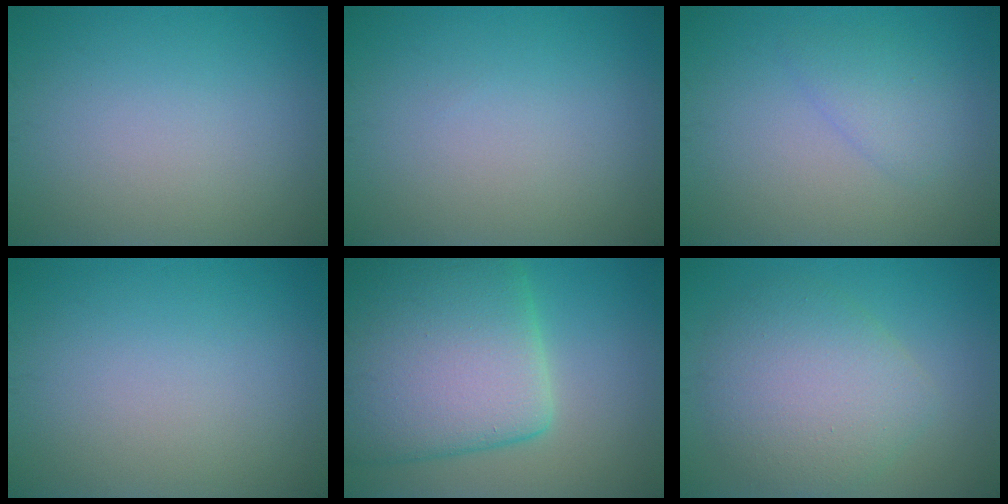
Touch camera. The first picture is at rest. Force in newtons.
{"total": 0.0}
{"total": 1.9, "press": 1.9, "slide": 0.1}
{"total": 0.0}
{"total": 13.2, "press": 13.2, "slide": 0.5}
{"total": 5.5, "press": 5.4, "slide": 0.4}